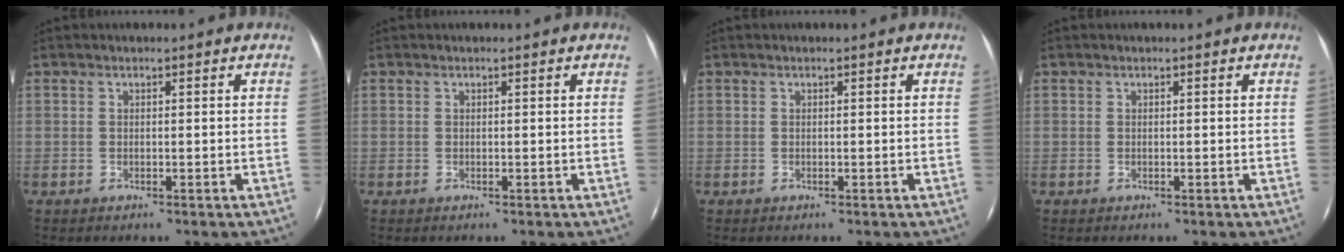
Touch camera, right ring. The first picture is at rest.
{"total": 0.0}
{"total": 0.0}
{"total": 0.0}